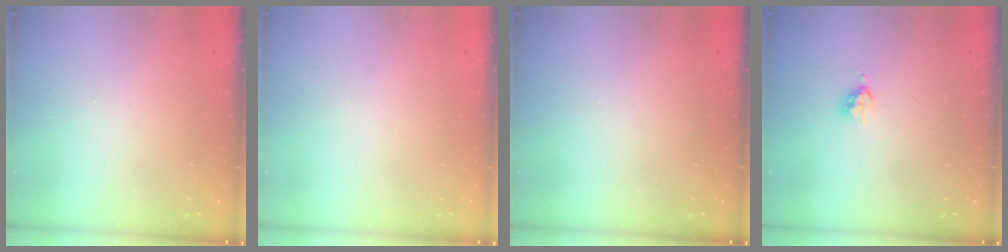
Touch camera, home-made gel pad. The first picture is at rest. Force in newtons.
{"total": 0.7, "press": 0.7, "slide": 0.1}
{"total": 0.0}
{"total": 4.2, "press": 4.2, "slide": 0.6}